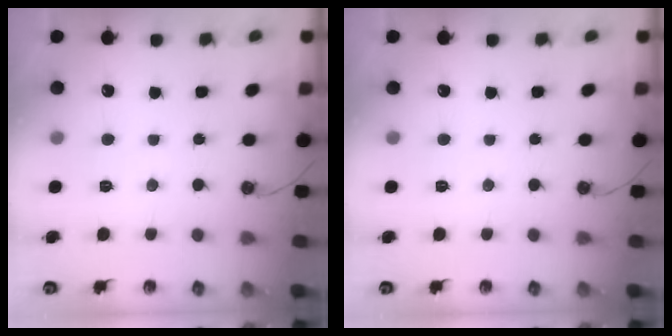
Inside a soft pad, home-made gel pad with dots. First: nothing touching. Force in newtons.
{"total": 0.0}